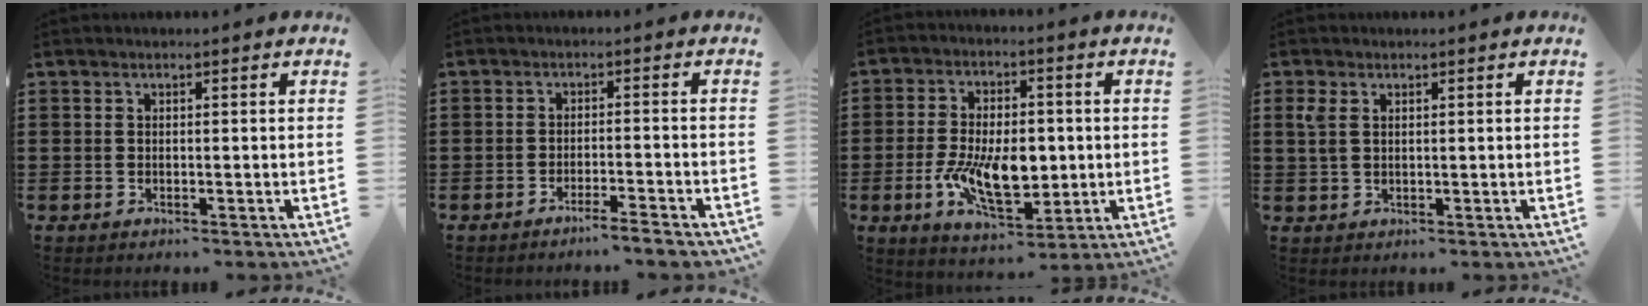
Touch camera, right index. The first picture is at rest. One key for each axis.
{"total": 3.2, "fx": -2.9, "fy": -0.3, "fz": 1.3, "tx": -0.022, "ty": -0.005, "tz": -0.057}
{"total": 10.9, "fx": -1.6, "fy": 5.9, "fz": 9.0, "tx": -0.172, "ty": -0.002, "tz": -0.029}
{"total": 2.4, "fx": 0.9, "fy": 1.4, "fz": 1.7, "tx": -0.040, "ty": 0.006, "tz": 0.015}